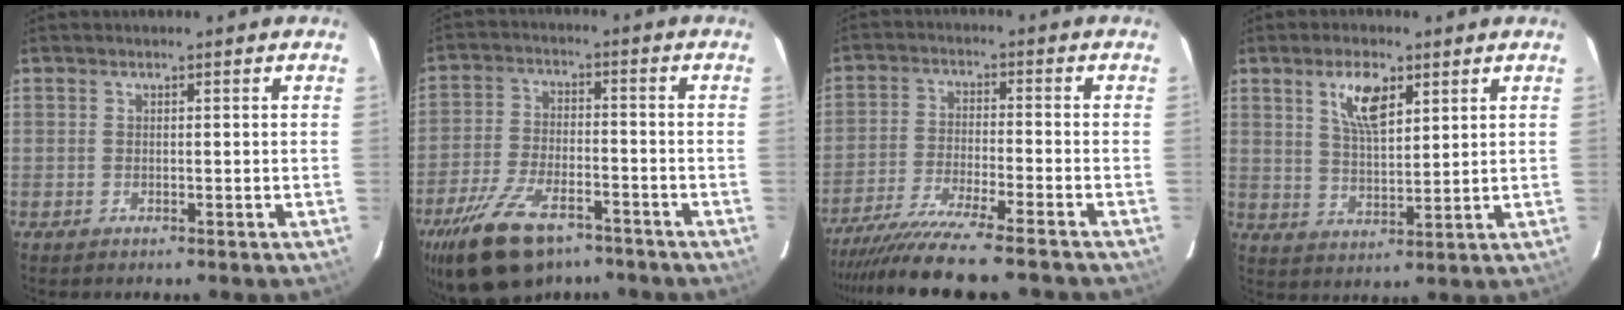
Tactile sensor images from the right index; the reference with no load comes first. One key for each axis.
{"total": 15.8, "fx": -10.8, "fy": 7.4, "fz": 8.9, "tx": -0.199, "ty": -0.024, "tz": -0.189}
{"total": 18.3, "fx": -16.2, "fy": 0.5, "fz": 8.6, "tx": -0.176, "ty": -0.050, "tz": -0.268}
{"total": 7.7, "fx": 4.0, "fy": 3.2, "fz": 5.8, "tx": -0.103, "ty": 0.007, "tz": 0.077}